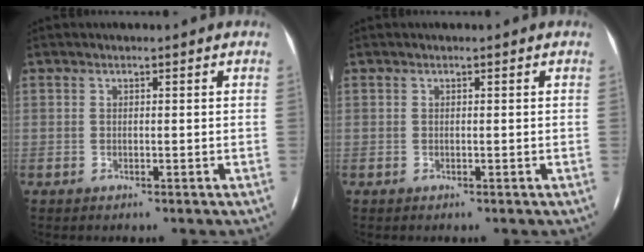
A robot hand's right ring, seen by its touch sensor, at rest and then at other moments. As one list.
[{"total": 0.0}]